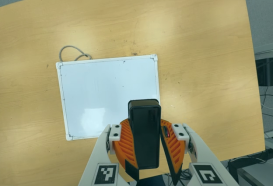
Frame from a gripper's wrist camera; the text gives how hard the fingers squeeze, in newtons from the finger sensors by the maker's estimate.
{"total": 11.9, "left": 11.6, "right": 12.3}